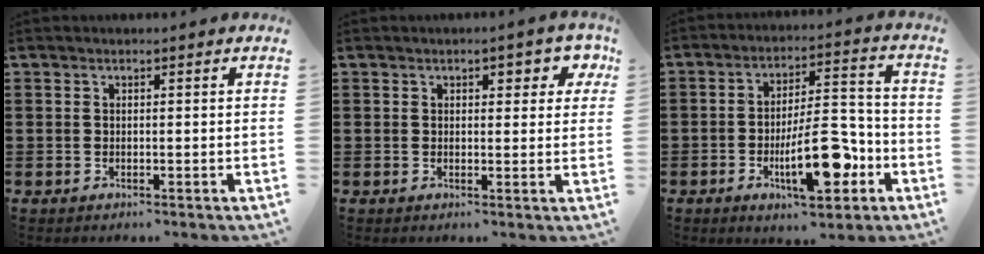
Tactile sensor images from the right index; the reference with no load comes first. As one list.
[{"total": 2.5, "force": [1.0, 1.5, 1.8], "torque": [-0.024, 0.003, 0.011]}, {"total": 12.7, "force": [-4.4, 4.8, 10.9], "torque": [-0.173, 0.002, -0.072]}]